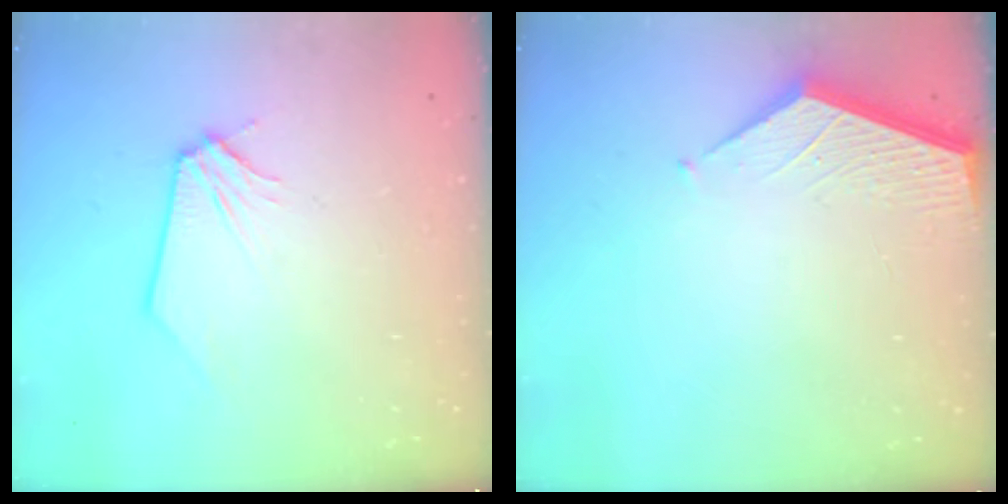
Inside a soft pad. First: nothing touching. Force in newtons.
{"total": 3.7, "press": 3.7, "slide": 0.3}